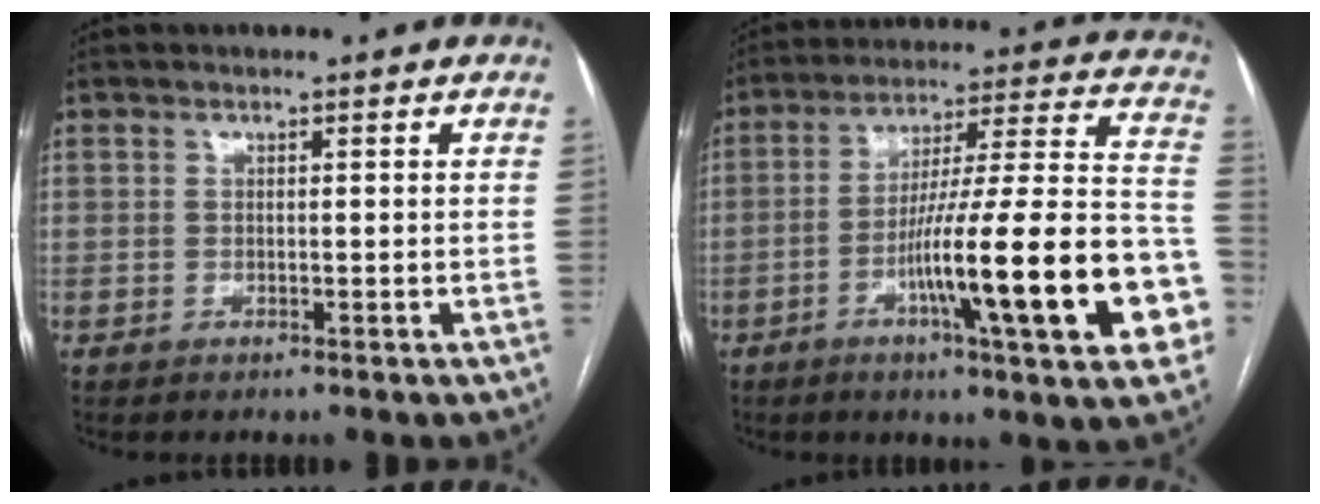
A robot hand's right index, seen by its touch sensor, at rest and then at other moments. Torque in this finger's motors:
{"motor_torque": [2.14, 0.00, 0.88, 0.21]}